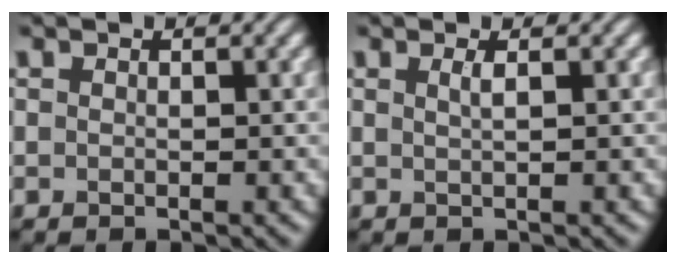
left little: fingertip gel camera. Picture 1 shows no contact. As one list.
[{"total": 1.2, "force": [0.4, 0.4, 1.1], "torque": [-0.014, 0.003, 0.005]}]